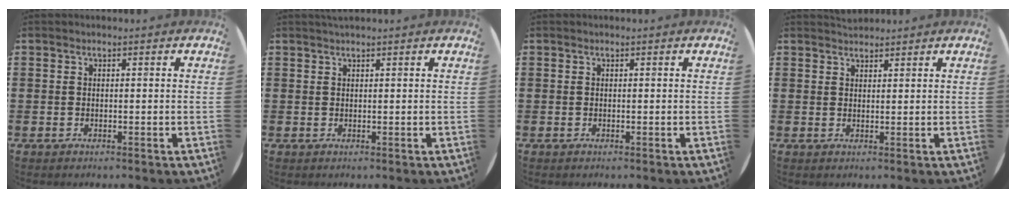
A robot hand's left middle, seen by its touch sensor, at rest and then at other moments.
{"total": 0.6, "force": [0.5, -0.1, 0.1], "torque": [-0.003, -0.001, 0.011]}
{"total": 0.0}
{"total": 1.5, "force": [1.4, 0.2, -0.1], "torque": [0.007, -0.002, 0.027]}